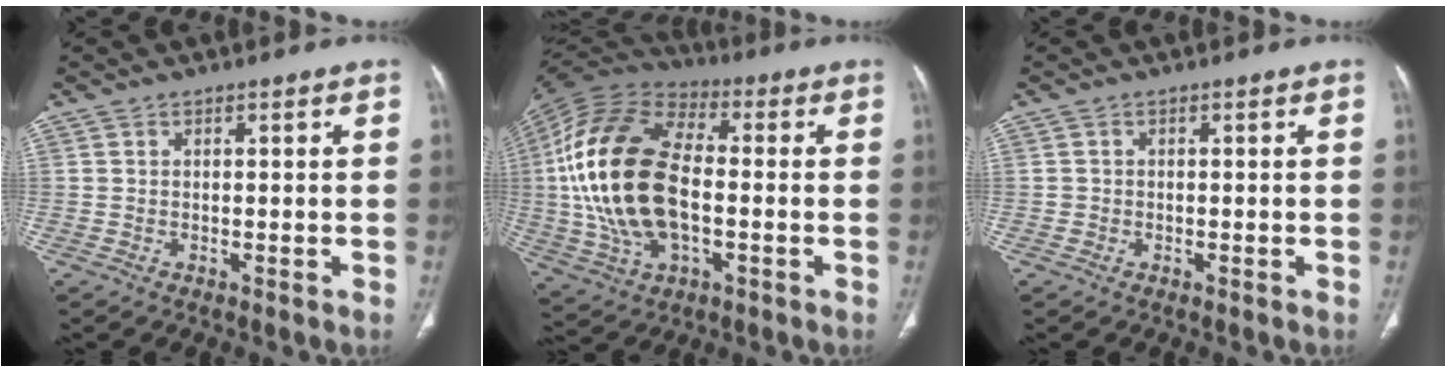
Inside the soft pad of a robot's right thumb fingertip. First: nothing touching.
{"total": 23.9, "force": [-0.9, 13.5, 19.7], "torque": [-0.403, 0.012, -0.017]}
{"total": 0.6, "force": [-0.1, 0.6, 0.0], "torque": [0.002, 0.005, -0.003]}